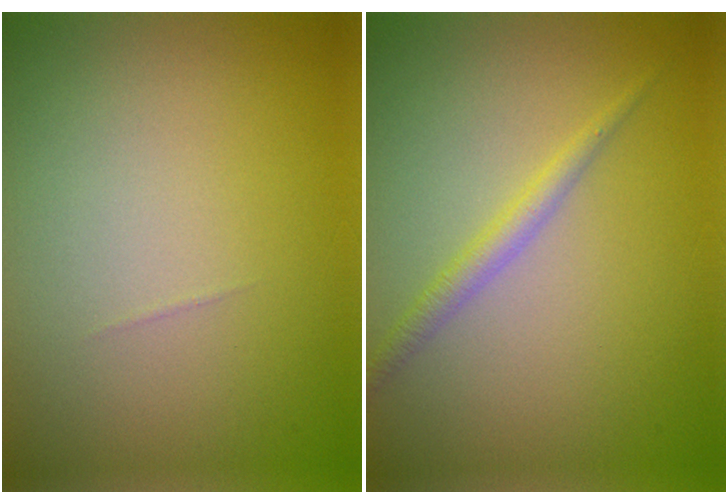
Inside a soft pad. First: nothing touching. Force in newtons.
{"total": 1.7, "press": 1.7, "slide": 0.0}